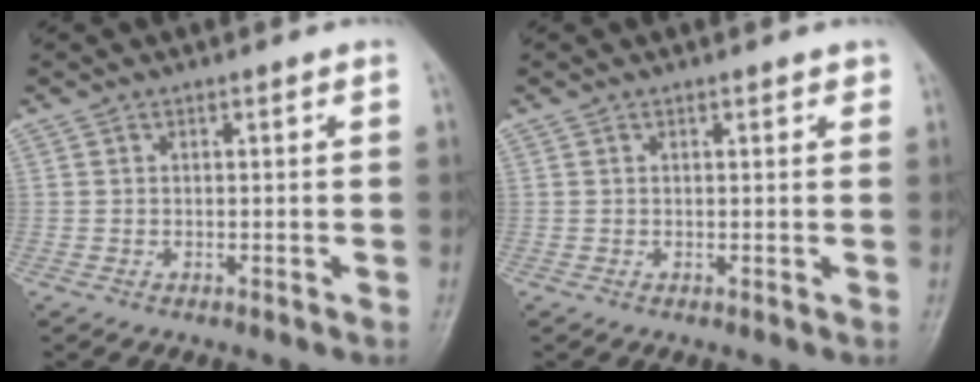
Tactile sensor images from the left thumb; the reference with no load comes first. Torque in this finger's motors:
{"motor_torque": [-0.09, 0.01, -0.24, -0.01, 0.03]}